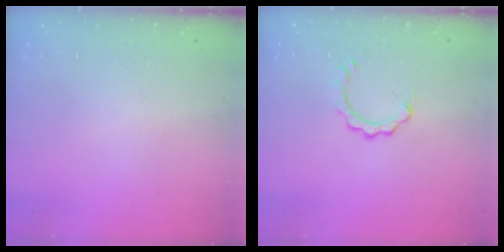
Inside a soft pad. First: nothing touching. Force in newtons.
{"total": 1.3, "press": 1.2, "slide": 0.2}